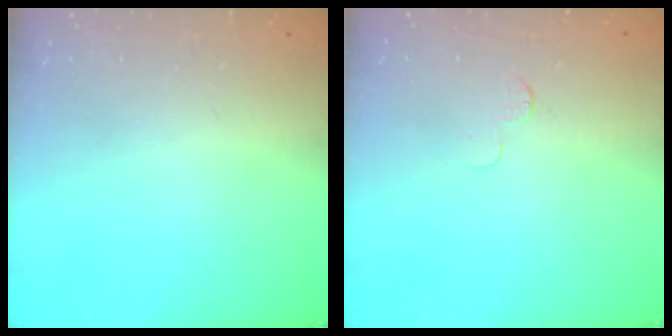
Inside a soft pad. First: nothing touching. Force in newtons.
{"total": 2.5, "press": 2.5, "slide": 0.2}